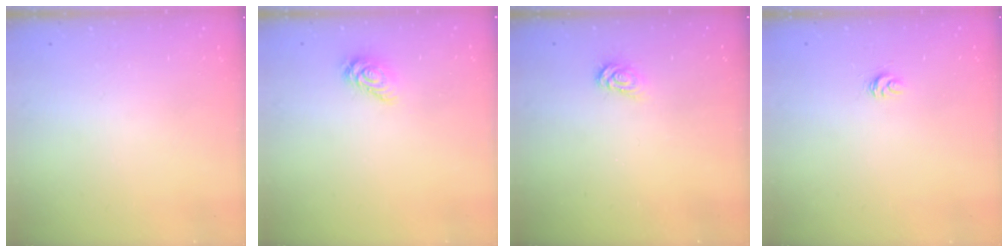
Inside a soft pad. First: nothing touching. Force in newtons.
{"total": 8.0, "press": 8.0, "slide": 0.3}
{"total": 3.1, "press": 3.1, "slide": 0.4}
{"total": 4.3, "press": 4.3, "slide": 0.5}